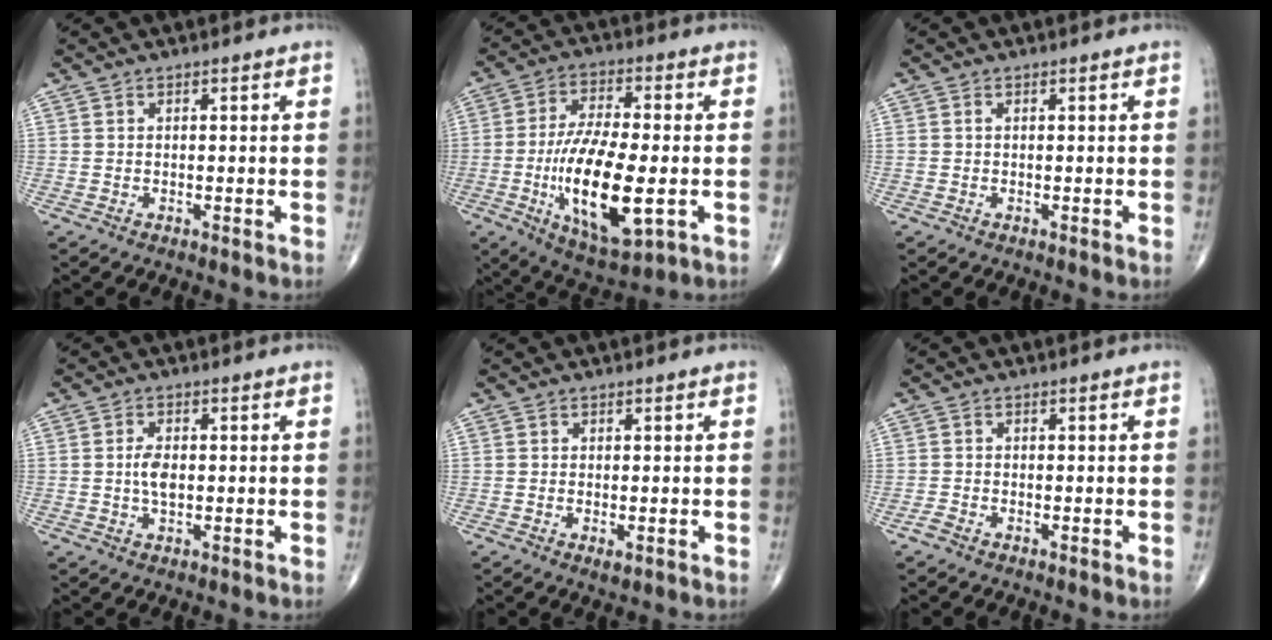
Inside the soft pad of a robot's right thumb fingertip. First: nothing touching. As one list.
[{"total": 18.2, "force": [-3.8, 6.9, 16.4], "torque": [-0.298, -0.001, -0.055]}, {"total": 0.0}, {"total": 3.6, "force": [-0.1, 1.9, 3.0], "torque": [-0.058, 0.000, -0.003]}, {"total": 1.4, "force": [-0.4, 0.7, 1.2], "torque": [-0.023, -0.004, -0.004]}, {"total": 1.2, "force": [-0.9, 0.6, 0.6], "torque": [-0.019, -0.001, -0.021]}]